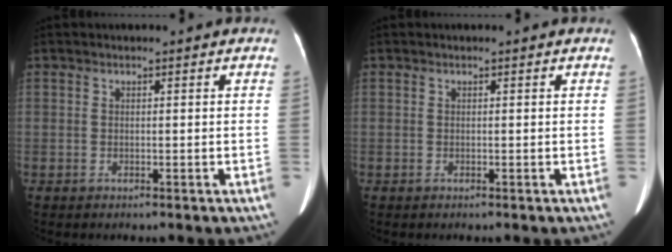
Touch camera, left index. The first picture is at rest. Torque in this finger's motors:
{"motor_torque": [0.00, 0.06, 0.00, -0.01]}